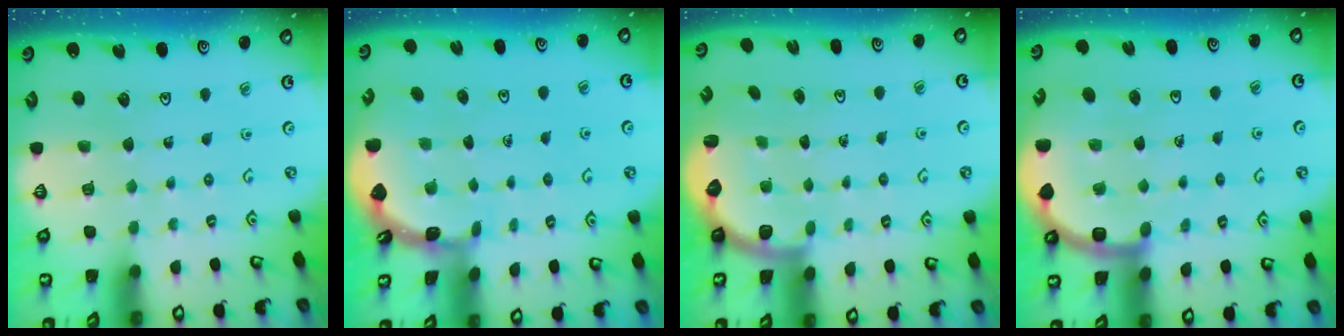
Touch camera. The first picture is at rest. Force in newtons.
{"total": 1.7, "press": 1.7, "slide": 0.2}
{"total": 2.6, "press": 2.2, "slide": 1.3}
{"total": 8.3, "press": 8.1, "slide": 2.0}